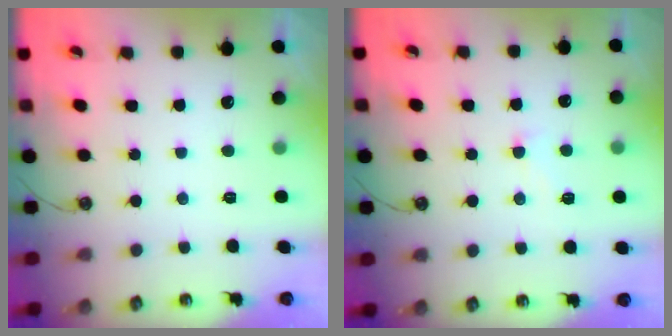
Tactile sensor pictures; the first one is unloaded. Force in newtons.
{"total": 0.8, "press": 0.6, "slide": 0.6}